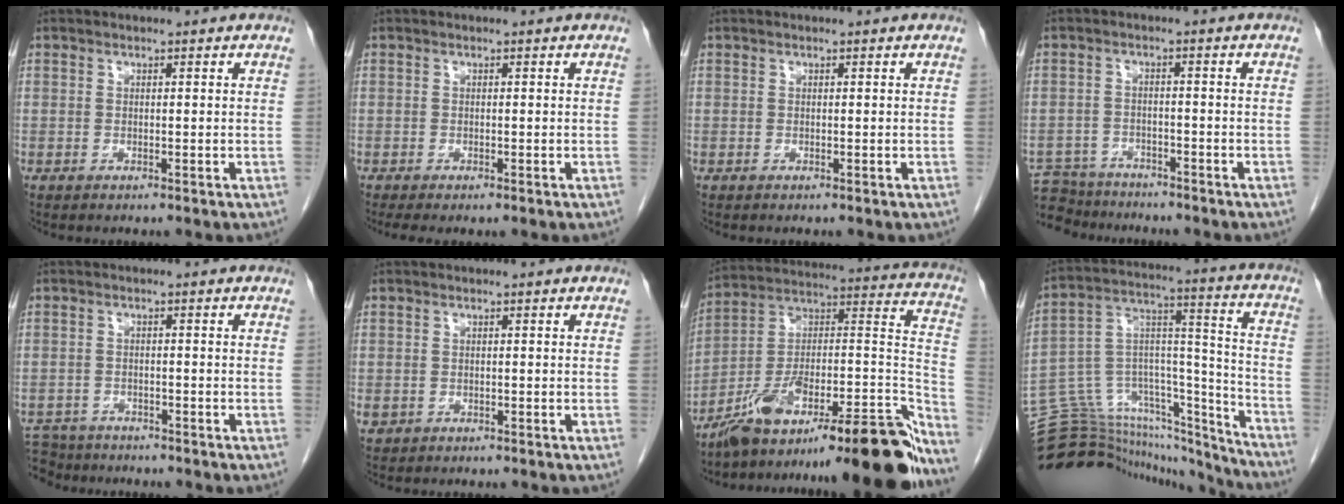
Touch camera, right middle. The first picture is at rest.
{"total": 2.2, "force": [-1.6, 0.5, 1.4], "torque": [-0.024, -0.009, -0.022]}
{"total": 0.0}
{"total": 8.1, "force": [-7.6, 2.7, 0.8], "torque": [-0.016, 0.004, -0.124]}
{"total": 5.8, "force": [-5.3, 2.4, 0.1], "torque": [-0.002, -0.001, -0.089]}
{"total": 1.4, "force": [-0.5, 1.2, 0.4], "torque": [-0.011, 0.003, -0.003]}
{"total": 30.2, "force": [-23.0, 4.1, 19.1], "torque": [-0.196, 0.018, -0.354]}
{"total": 28.9, "force": [-26.7, 7.8, 8.0], "torque": [-0.142, 0.049, -0.398]}